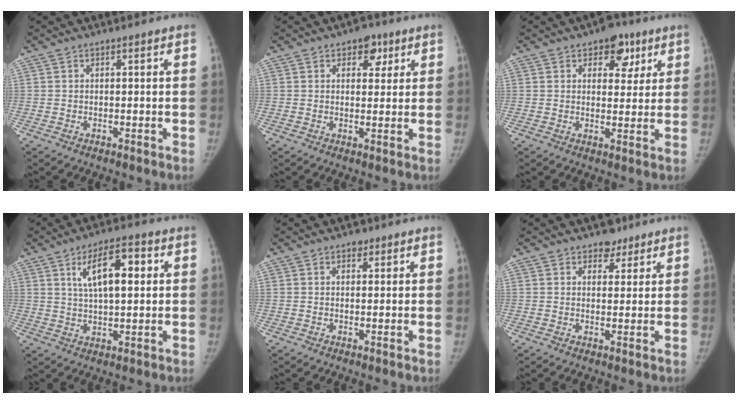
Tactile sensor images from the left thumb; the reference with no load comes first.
{"total": 4.7, "force": [2.4, 3.1, 2.5], "torque": [-0.003, -0.006, 0.027]}
{"total": 7.5, "force": [4.0, 4.8, 4.2], "torque": [-0.014, -0.013, 0.050]}
{"total": 10.7, "force": [3.3, 4.4, 9.1], "torque": [-0.135, -0.001, 0.055]}
{"total": 1.9, "force": [1.2, 1.3, 0.8], "torque": [0.001, -0.004, 0.014]}
{"total": 3.7, "force": [2.6, 2.5, 0.8], "torque": [0.013, -0.014, 0.036]}